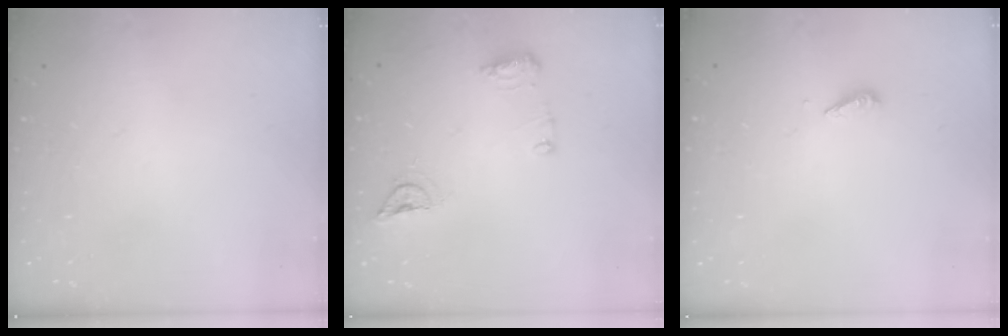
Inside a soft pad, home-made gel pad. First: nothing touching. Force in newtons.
{"total": 8.5, "press": 8.5, "slide": 0.1}
{"total": 2.8, "press": 2.8, "slide": 0.2}